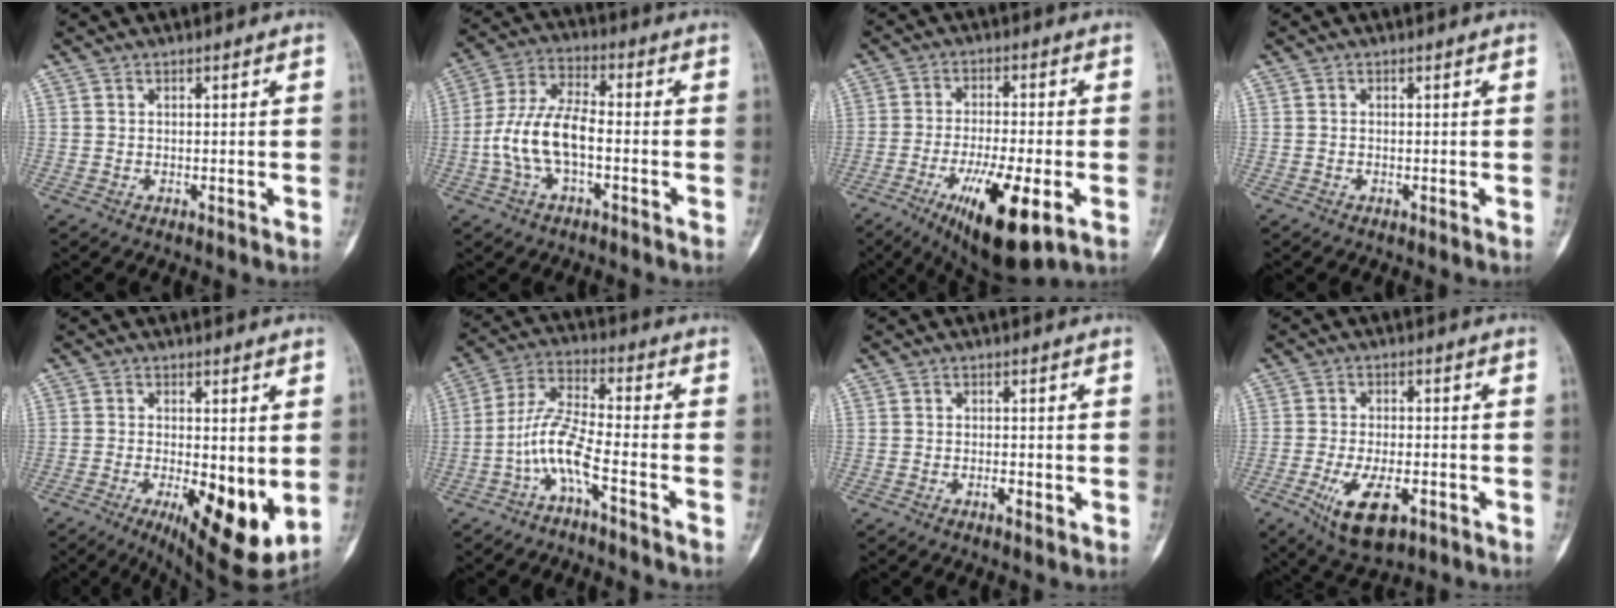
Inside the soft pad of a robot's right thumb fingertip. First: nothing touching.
{"total": 11.1, "force": [-2.3, 5.2, 9.5], "torque": [-0.199, 0.037, -0.049]}
{"total": 14.6, "force": [-6.0, 4.0, 12.7], "torque": [-0.220, -0.003, -0.090]}
{"total": 0.0}
{"total": 13.7, "force": [-2.7, 4.5, 12.6], "torque": [-0.179, -0.027, -0.027]}
{"total": 7.9, "force": [-3.9, 0.6, 6.8], "torque": [-0.162, 0.046, -0.085]}
{"total": 1.7, "force": [-0.6, 0.6, 1.5], "torque": [-0.023, 0.001, -0.009]}
{"total": 9.5, "force": [-3.9, 4.4, 7.5], "torque": [-0.133, 0.002, -0.058]}